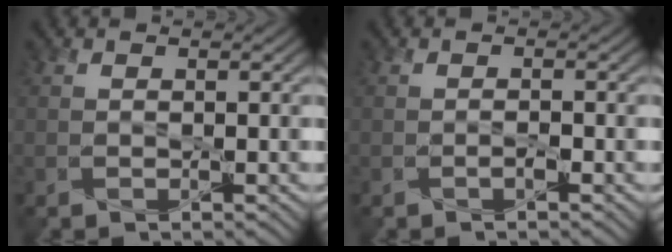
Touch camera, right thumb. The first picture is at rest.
{"total": 0.7, "force": [-0.5, 0.2, 0.5], "torque": [-0.010, 0.001, -0.008]}